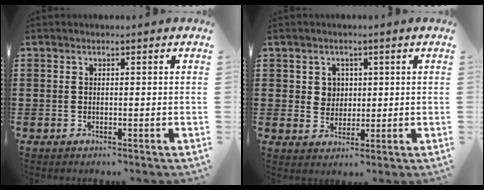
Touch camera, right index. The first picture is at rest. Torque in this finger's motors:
{"motor_torque": [0.54, 0.17, 0.01, 0.01]}